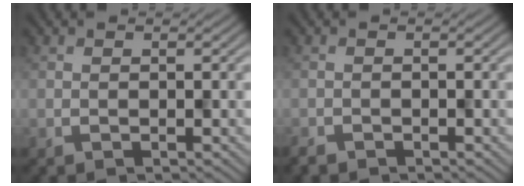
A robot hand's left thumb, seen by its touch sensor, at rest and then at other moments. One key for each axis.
{"total": 1.2, "fx": -1.2, "fy": 0.3, "fz": -0.1, "tx": 0.002, "ty": -0.002, "tz": -0.020}